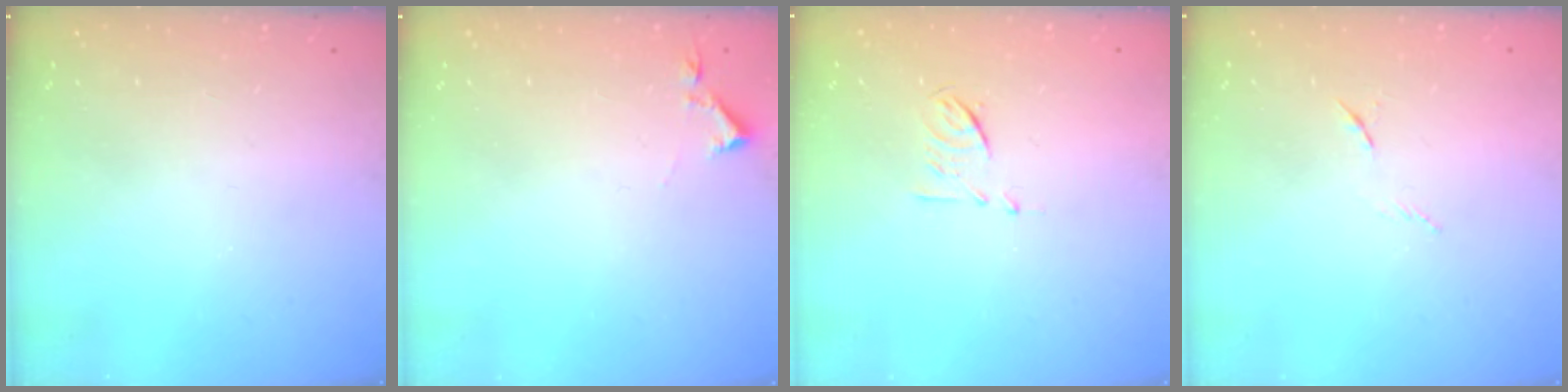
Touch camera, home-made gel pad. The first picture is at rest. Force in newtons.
{"total": 2.9, "press": 2.9, "slide": 0.5}
{"total": 6.6, "press": 6.5, "slide": 1.1}
{"total": 6.2, "press": 6.1, "slide": 0.9}